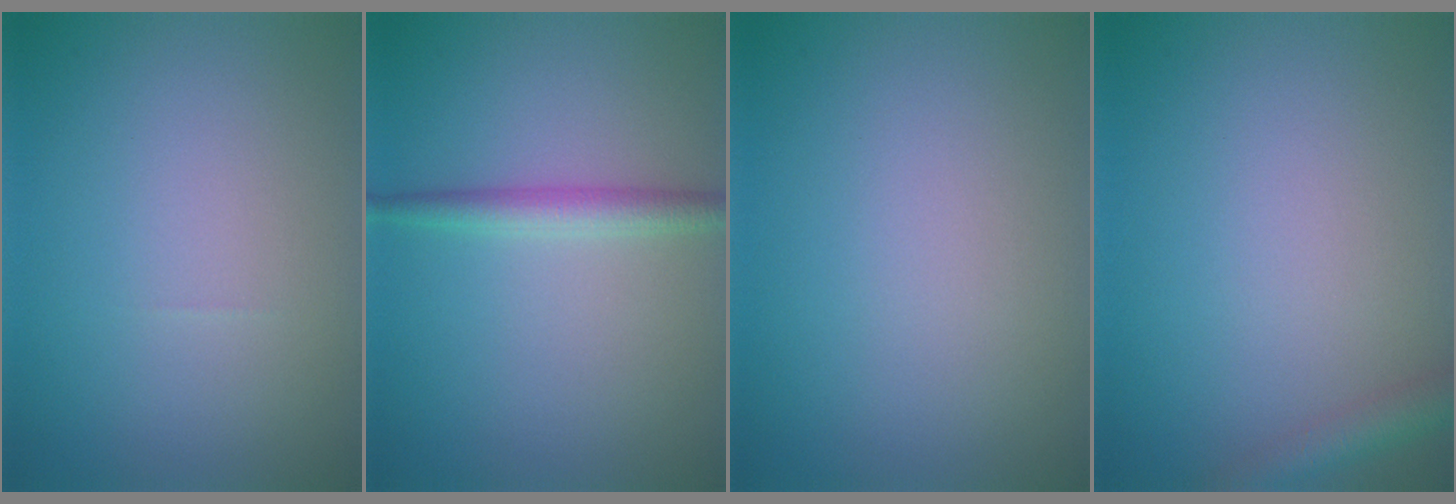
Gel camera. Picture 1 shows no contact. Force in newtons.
{"total": 2.2, "press": 2.2, "slide": 0.0}
{"total": 0.0}
{"total": 2.4, "press": 2.4, "slide": 0.1}